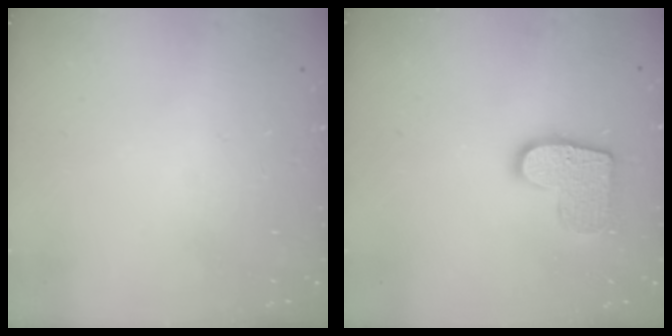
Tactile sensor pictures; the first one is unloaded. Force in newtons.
{"total": 11.6, "press": 11.6, "slide": 0.6}